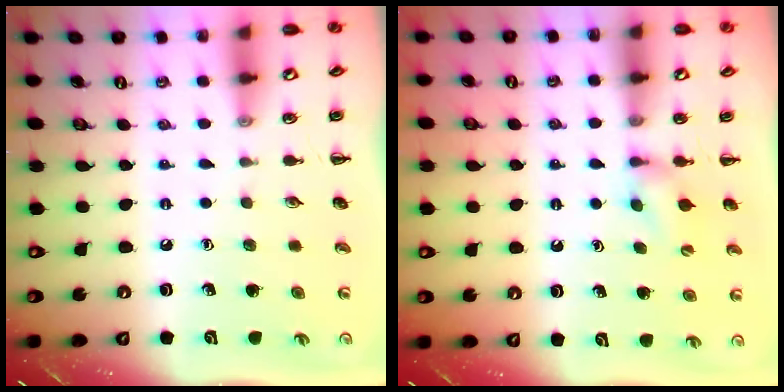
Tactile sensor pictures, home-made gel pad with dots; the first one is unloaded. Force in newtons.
{"total": 5.2, "press": 5.1, "slide": 1.4}